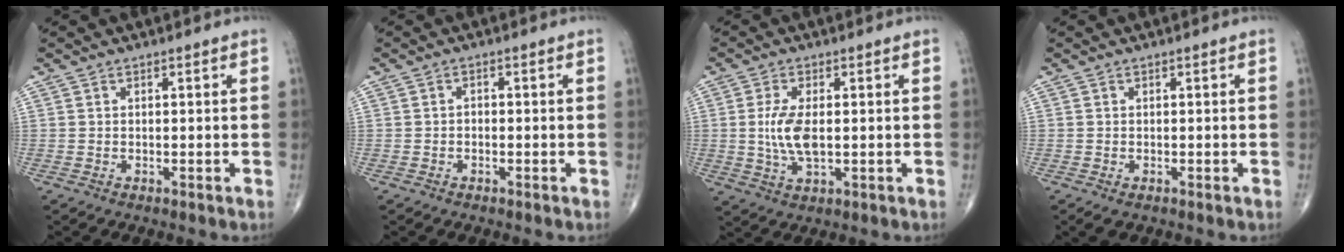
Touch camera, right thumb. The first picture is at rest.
{"total": 1.0, "force": [-0.4, 0.6, 0.6], "torque": [-0.004, 0.006, -0.010]}
{"total": 7.1, "force": [0.1, 3.2, 6.3], "torque": [-0.134, -0.006, 0.003]}
{"total": 1.5, "force": [-0.8, 0.9, 1.0], "torque": [-0.019, -0.004, -0.011]}